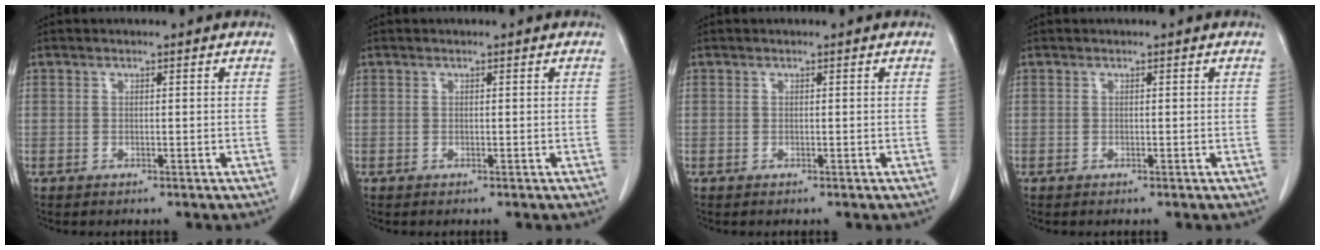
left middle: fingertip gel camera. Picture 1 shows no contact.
{"total": 0.0}
{"total": 0.0}
{"total": 0.0}